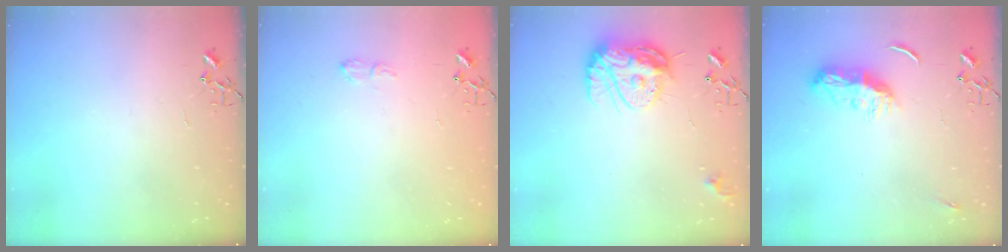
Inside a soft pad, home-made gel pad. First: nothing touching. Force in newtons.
{"total": 5.8, "press": 5.7, "slide": 0.7}
{"total": 13.1, "press": 13.1, "slide": 1.2}
{"total": 10.6, "press": 10.6, "slide": 0.4}